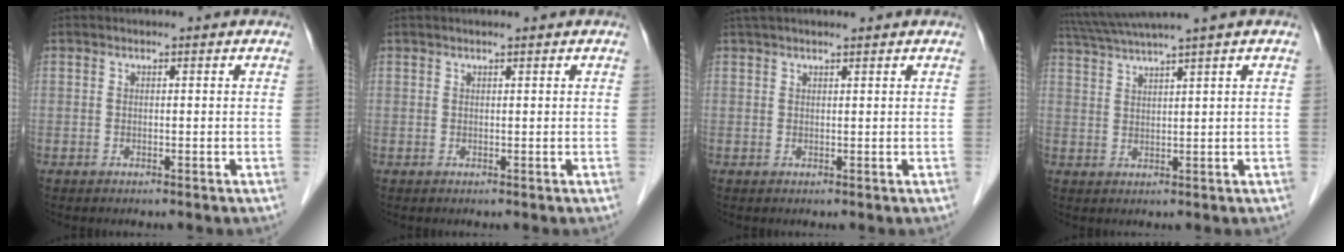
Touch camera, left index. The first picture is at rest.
{"total": 0.9, "force": [0.7, -0.1, 0.6], "torque": [-0.009, 0.007, 0.014]}
{"total": 5.1, "force": [4.2, 0.3, 2.8], "torque": [-0.041, 0.033, 0.071]}
{"total": 7.8, "force": [6.3, -1.8, 4.2], "torque": [-0.074, 0.022, 0.110]}